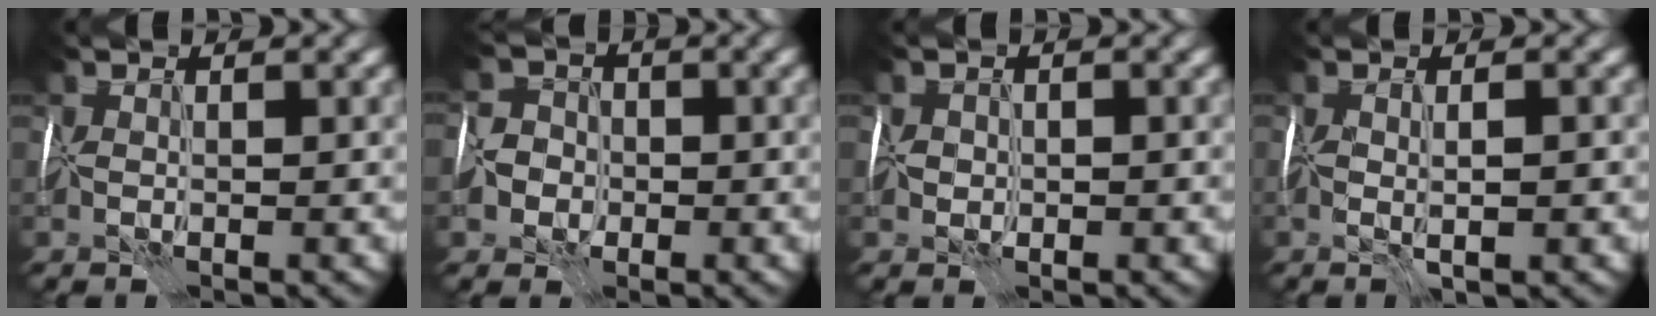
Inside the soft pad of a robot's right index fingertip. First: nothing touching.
{"total": 6.4, "force": [-2.6, 5.5, 2.1], "torque": [-0.026, 0.001, -0.081]}
{"total": 1.2, "force": [-0.8, 0.9, 0.2], "torque": [-0.004, -0.001, -0.018]}
{"total": 1.8, "force": [-0.9, 0.1, 1.5], "torque": [-0.028, -0.003, -0.016]}